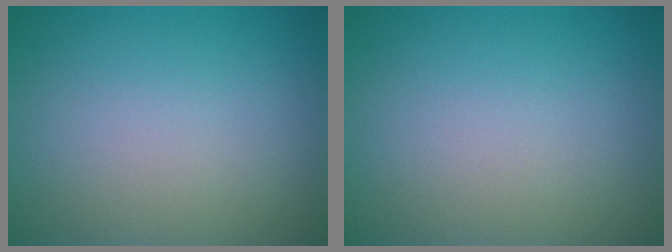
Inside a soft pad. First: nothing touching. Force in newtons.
{"total": 0.0}